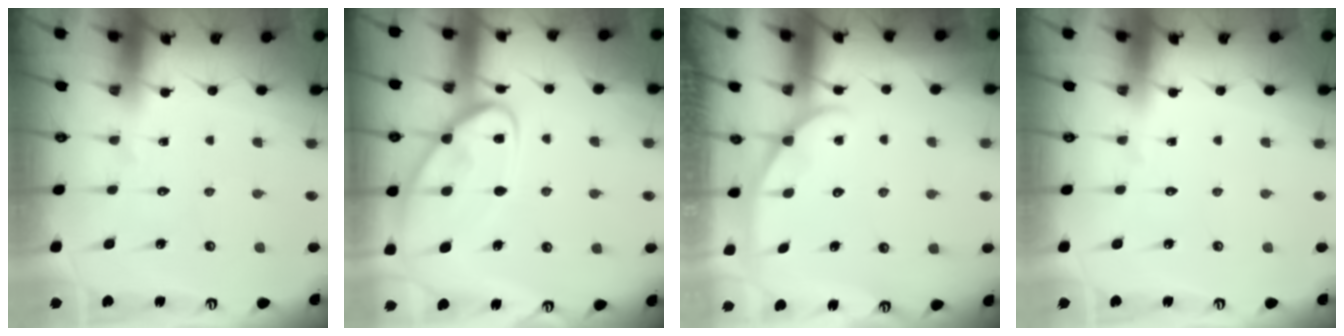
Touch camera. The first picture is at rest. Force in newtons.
{"total": 11.3, "press": 11.3, "slide": 0.8}
{"total": 1.5, "press": 1.4, "slide": 0.2}
{"total": 0.0}